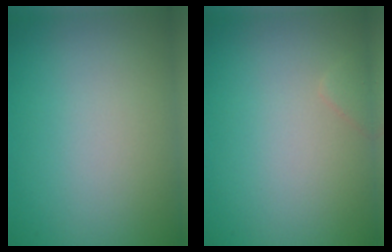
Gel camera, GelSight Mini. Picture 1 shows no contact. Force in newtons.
{"total": 0.8, "press": 0.8, "slide": 0.1}